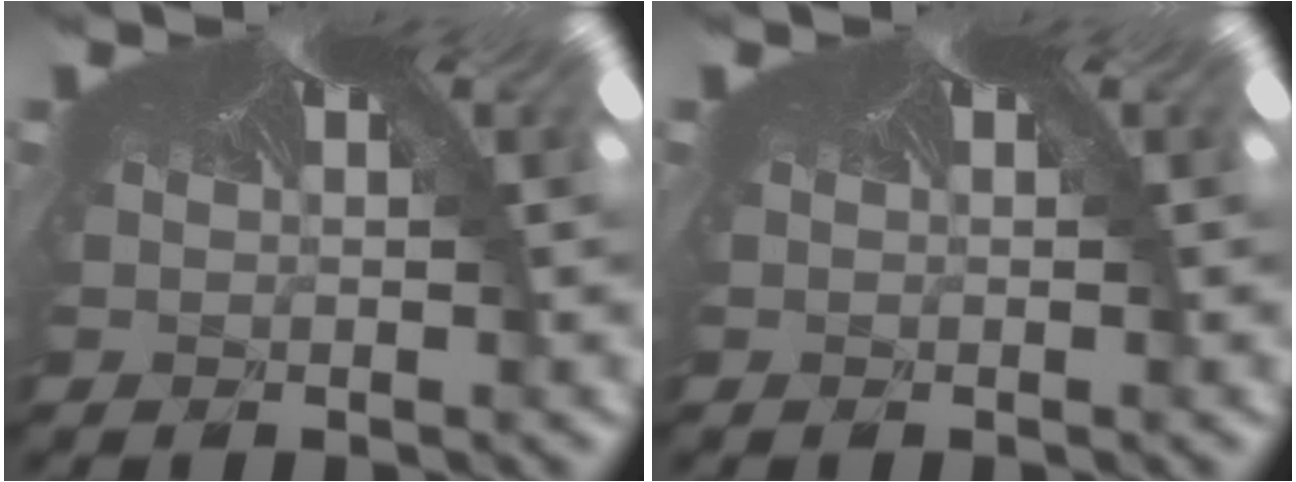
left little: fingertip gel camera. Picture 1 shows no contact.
{"total": 0.0}